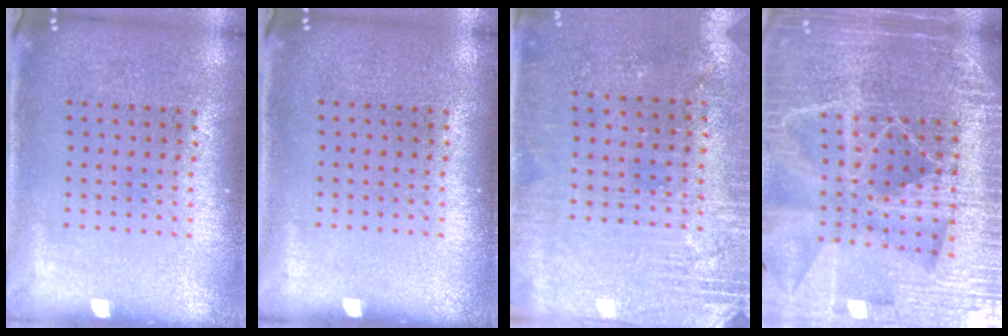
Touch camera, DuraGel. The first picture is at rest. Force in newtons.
{"total": 0.0}
{"total": 2.8, "press": 2.6, "slide": 1.0}
{"total": 5.9, "press": 5.2, "slide": 2.8}